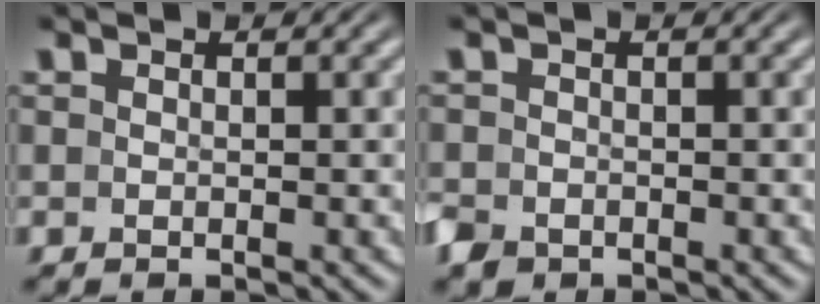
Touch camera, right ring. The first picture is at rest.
{"total": 1.9, "force": [-1.5, 1.2, 0.3], "torque": [-0.011, -0.016, -0.020]}